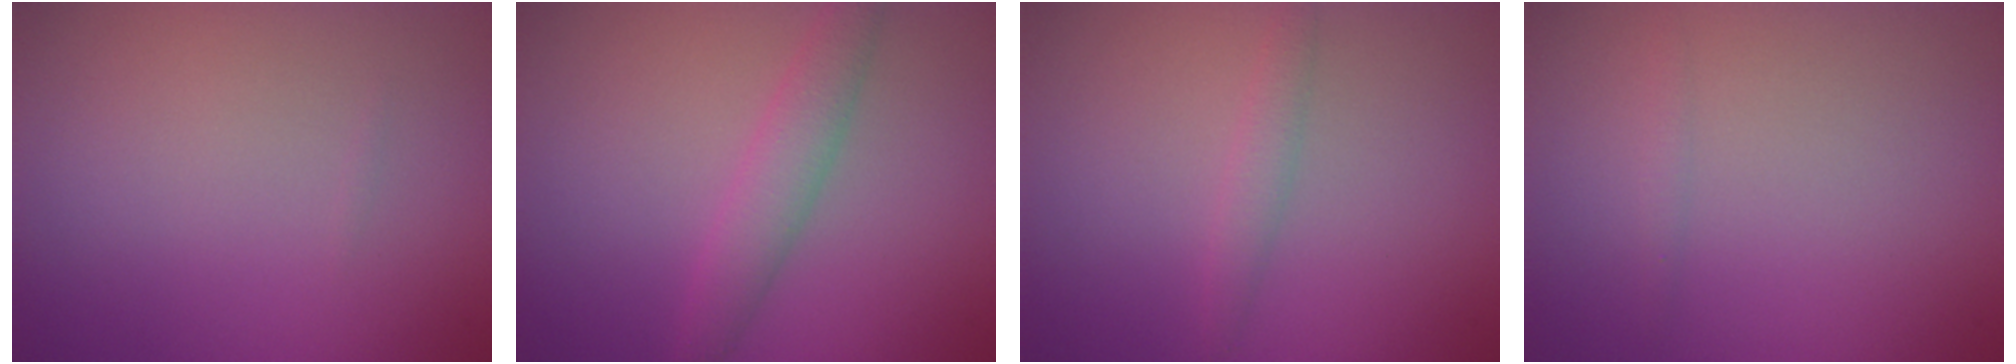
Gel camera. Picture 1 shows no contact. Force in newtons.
{"total": 2.7, "press": 2.7, "slide": 0.1}
{"total": 1.4, "press": 1.4, "slide": 0.0}
{"total": 0.6, "press": 0.6, "slide": 0.0}